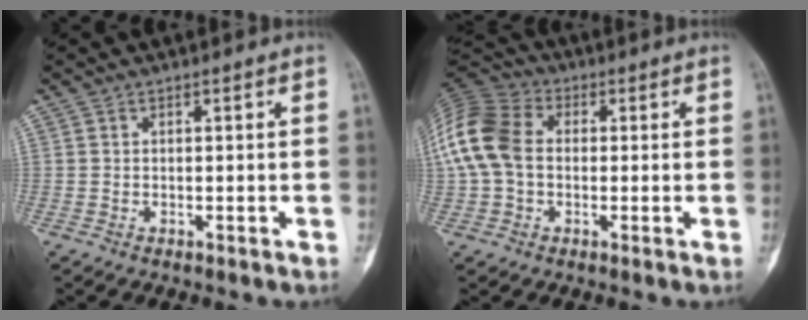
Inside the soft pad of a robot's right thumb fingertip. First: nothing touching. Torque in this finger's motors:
{"motor_torque": [-0.36, 0.83, 0.71, 0.57, 0.17]}